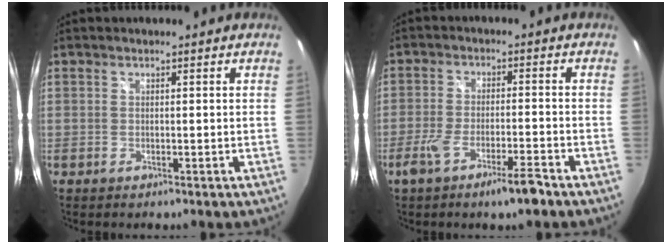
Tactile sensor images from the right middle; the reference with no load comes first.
{"total": 7.6, "force": [-5.1, 1.0, 5.5], "torque": [-0.116, -0.010, -0.089]}